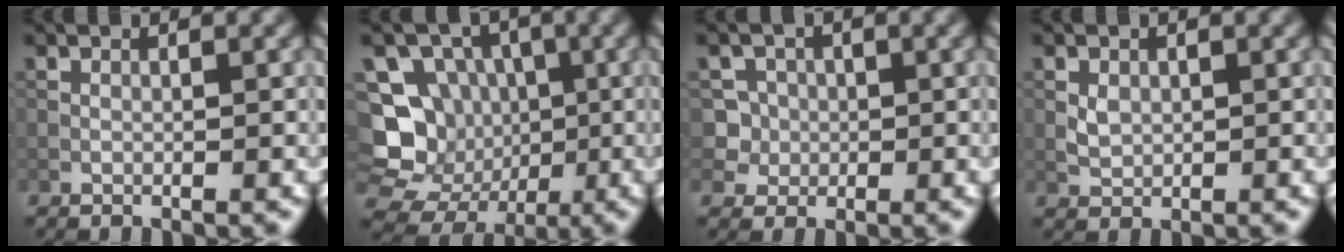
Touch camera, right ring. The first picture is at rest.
{"total": 10.8, "force": [-1.3, 10.1, 3.6], "torque": [-0.078, 0.014, -0.041]}
{"total": 4.1, "force": [0.0, 4.0, 0.8], "torque": [0.001, 0.018, 0.000]}
{"total": 1.2, "force": [0.2, 1.0, 0.7], "torque": [-0.014, -0.002, 0.006]}